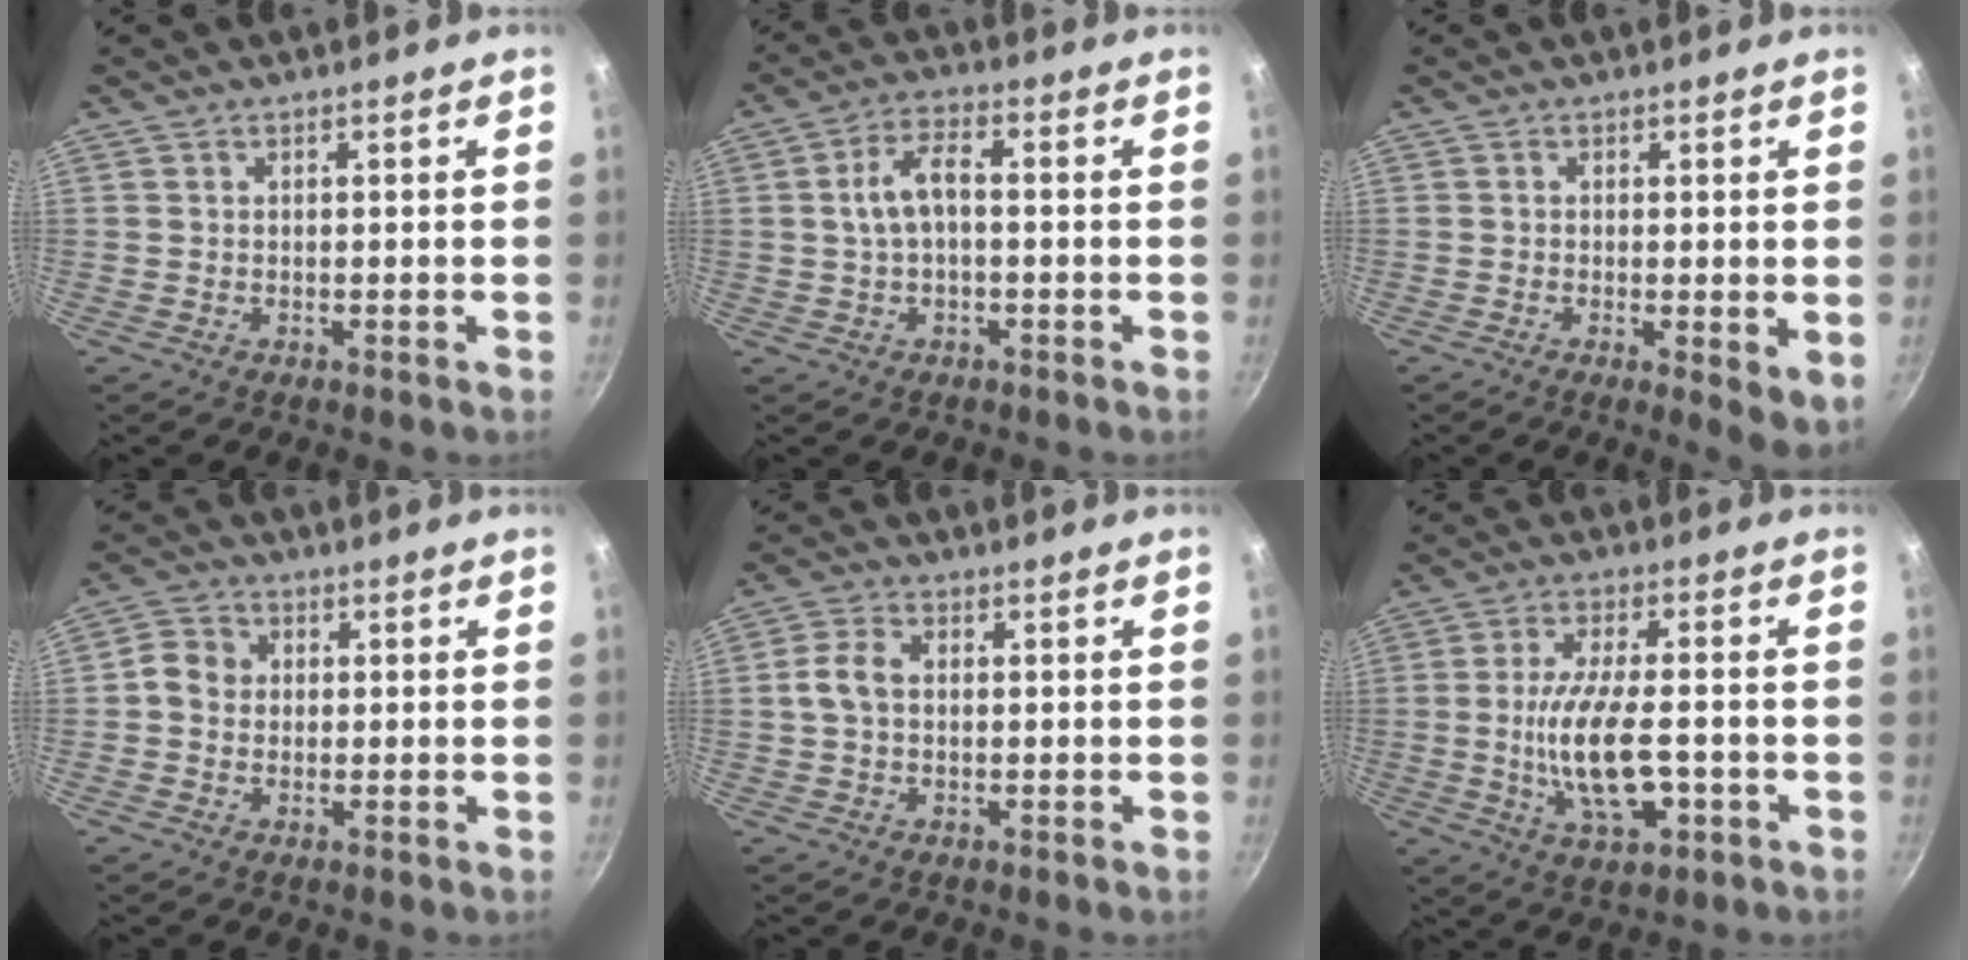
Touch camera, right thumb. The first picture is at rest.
{"total": 6.5, "force": [0.2, 3.1, 5.7], "torque": [-0.113, 0.024, -0.002]}
{"total": 4.9, "force": [-0.9, 1.1, 4.7], "torque": [-0.075, -0.016, -0.016]}
{"total": 4.9, "force": [0.0, 4.3, 2.3], "torque": [-0.031, 0.013, -0.008]}
{"total": 4.8, "force": [0.2, 3.2, 3.6], "torque": [-0.076, 0.014, -0.001]}
{"total": 12.6, "force": [-2.2, 5.2, 11.2], "torque": [-0.211, 0.006, -0.034]}